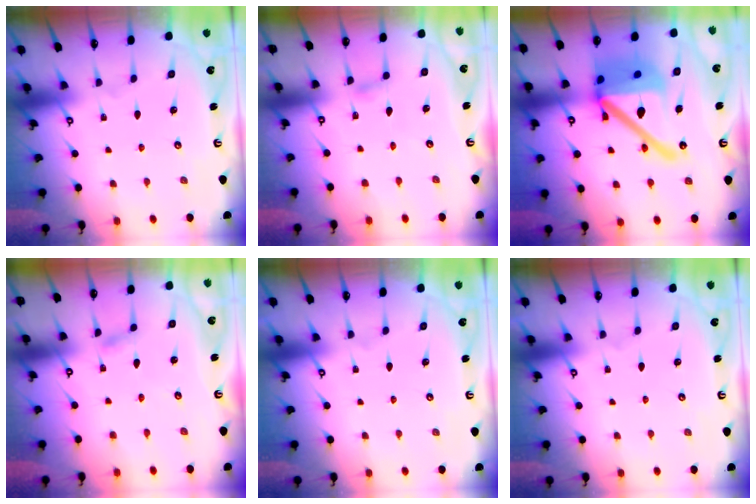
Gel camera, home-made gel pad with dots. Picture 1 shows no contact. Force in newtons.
{"total": 2.8, "press": 2.8, "slide": 0.3}
{"total": 25.1, "press": 24.9, "slide": 3.6}
{"total": 1.4, "press": 1.4, "slide": 0.1}
{"total": 0.0}
{"total": 0.0}